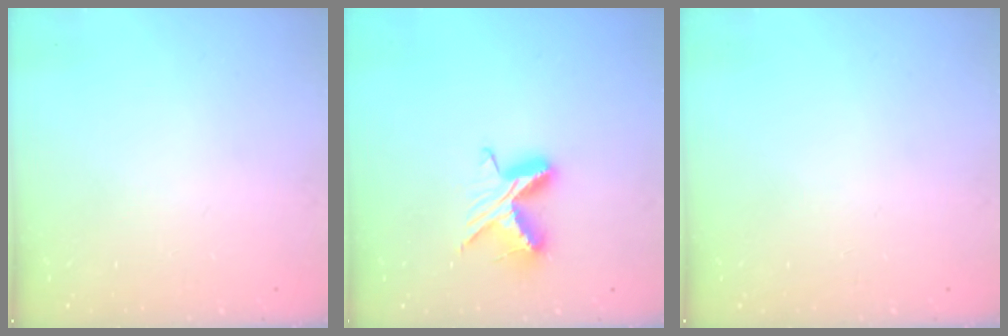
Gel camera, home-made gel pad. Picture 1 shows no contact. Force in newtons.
{"total": 9.5, "press": 9.4, "slide": 0.5}
{"total": 0.0}